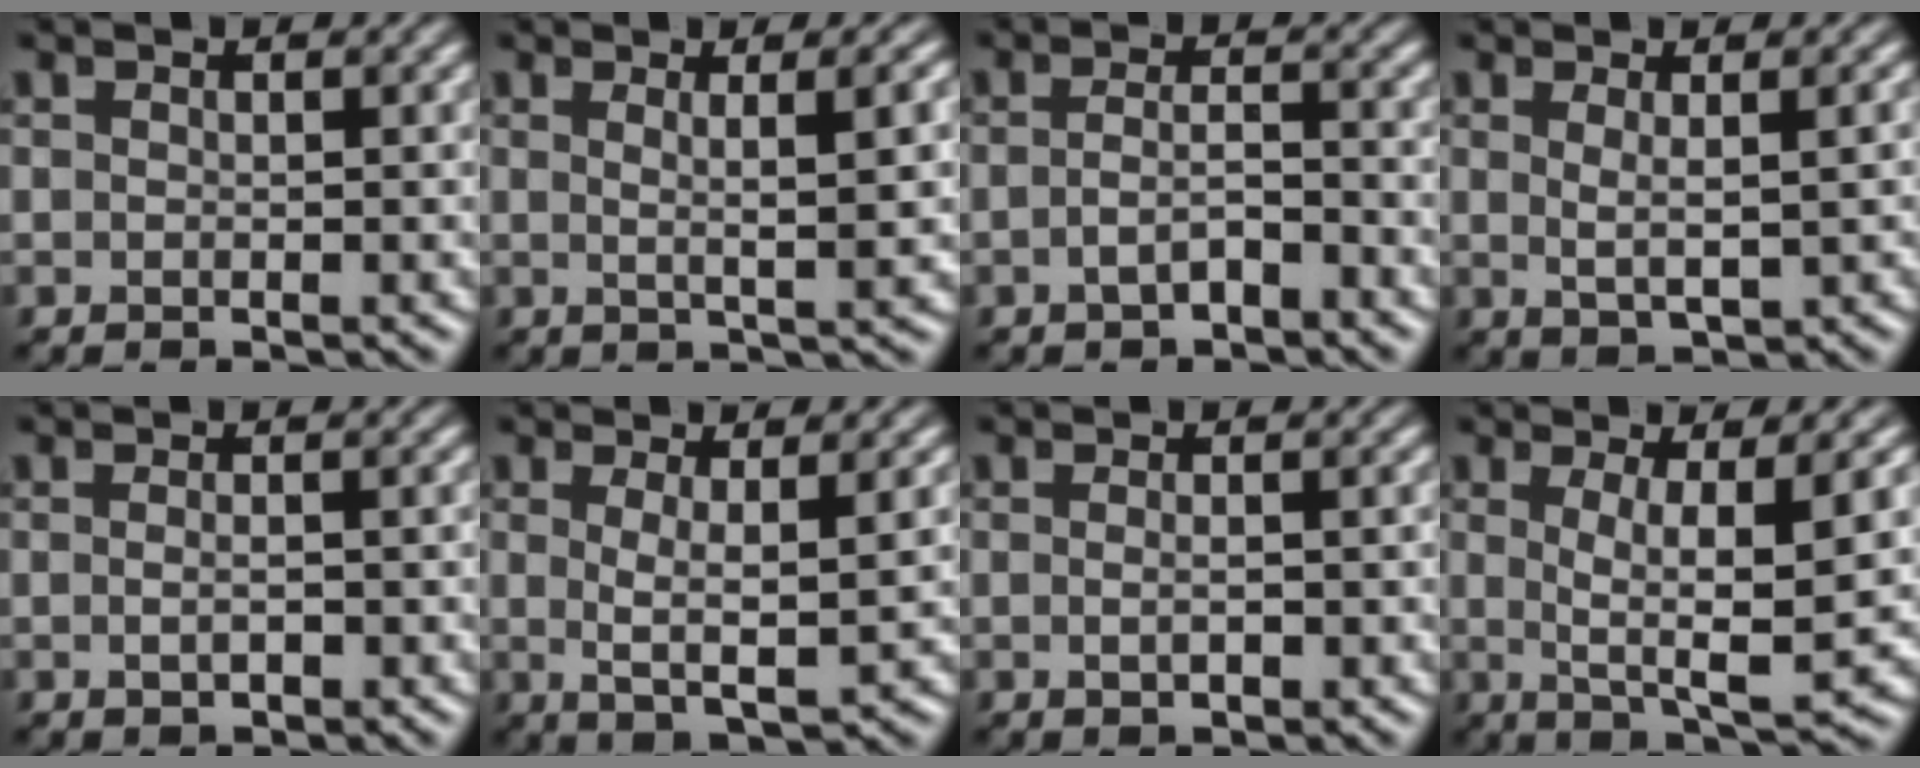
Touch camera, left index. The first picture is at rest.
{"total": 4.3, "force": [1.1, 0.8, 4.1], "torque": [-0.055, 0.003, 0.014]}
{"total": 2.1, "force": [-1.2, 0.6, 1.6], "torque": [-0.039, 0.000, -0.022]}
{"total": 2.3, "force": [0.7, 0.4, 2.1], "torque": [-0.043, -0.008, 0.015]}
{"total": 1.8, "force": [-0.4, 0.6, 1.6], "torque": [-0.020, -0.008, -0.005]}
{"total": 3.8, "force": [0.5, 0.6, 3.7], "torque": [-0.069, -0.009, 0.012]}
{"total": 2.2, "force": [-0.2, 0.9, 2.0], "torque": [-0.015, -0.007, -0.002]}
{"total": 7.1, "force": [0.8, 1.4, 6.9], "torque": [-0.114, -0.007, 0.019]}